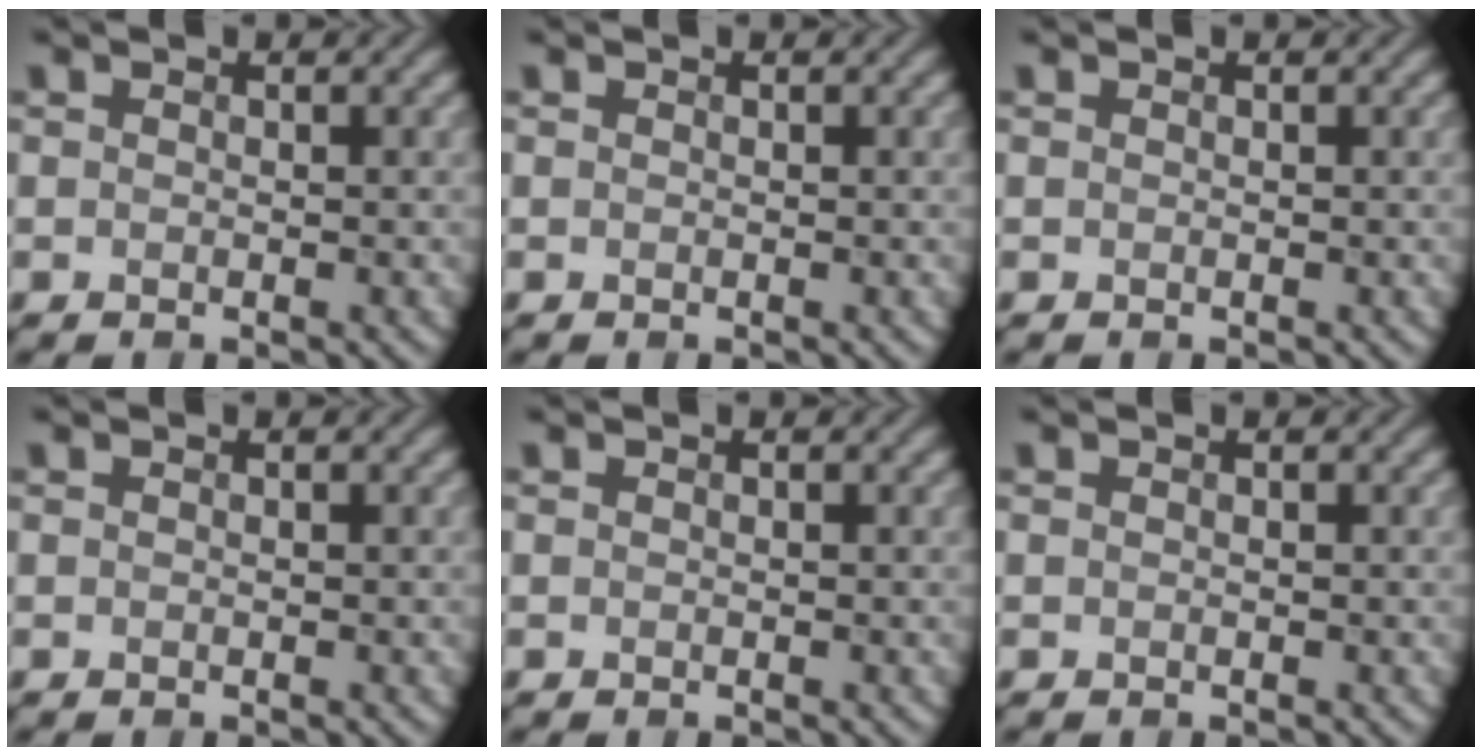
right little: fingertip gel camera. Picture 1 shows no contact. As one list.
[{"total": 0.0}, {"total": 0.0}, {"total": 0.0}, {"total": 0.0}, {"total": 0.0}]